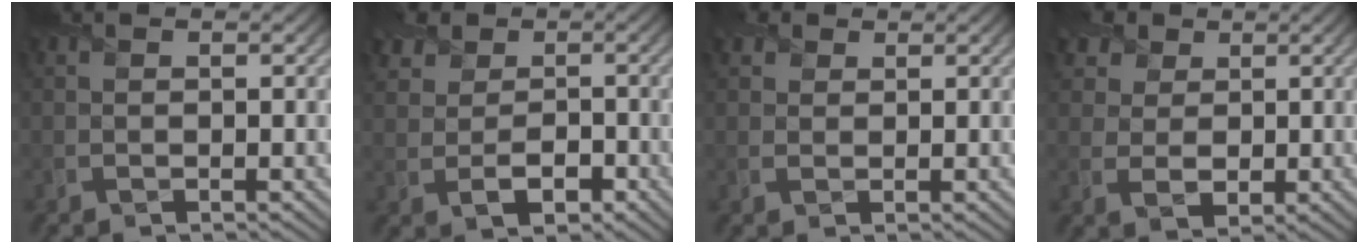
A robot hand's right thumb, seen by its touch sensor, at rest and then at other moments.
{"total": 5.3, "force": [0.3, 4.4, 3.0], "torque": [-0.065, -0.004, -0.001]}
{"total": 2.0, "force": [1.3, 1.4, 0.6], "torque": [-0.018, 0.005, 0.026]}
{"total": 7.1, "force": [3.3, 5.5, 3.1], "torque": [-0.098, 0.007, 0.055]}